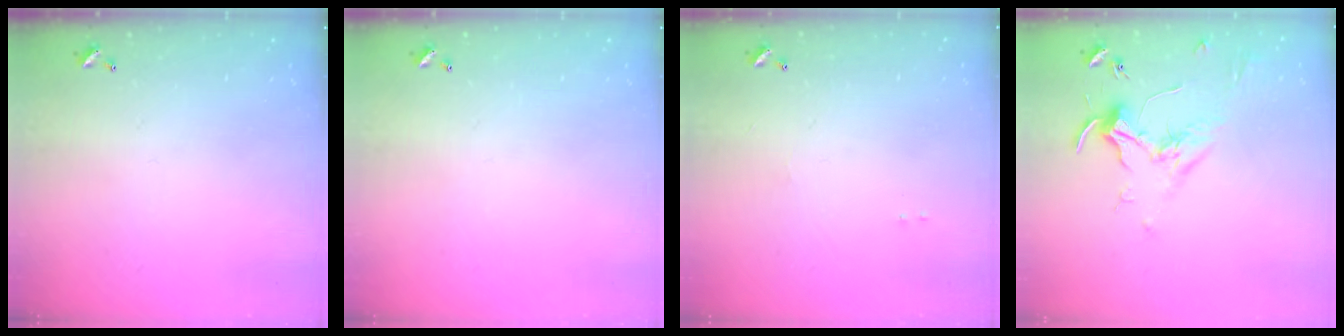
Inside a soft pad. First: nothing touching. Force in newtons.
{"total": 0.0}
{"total": 0.9, "press": 0.8, "slide": 0.5}
{"total": 1.7, "press": 1.5, "slide": 0.7}